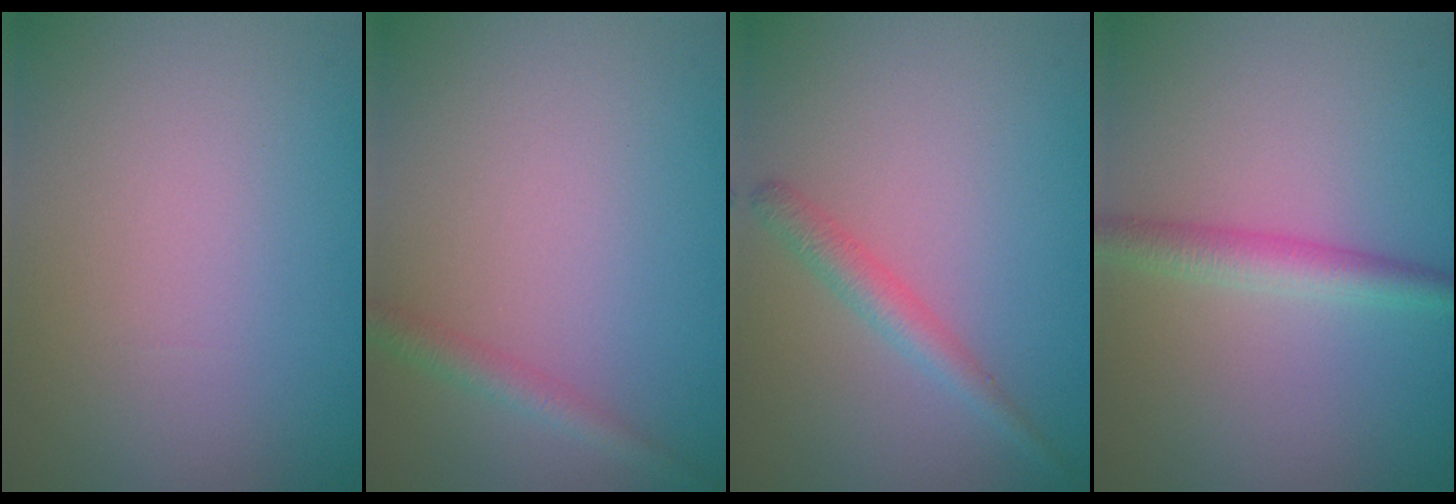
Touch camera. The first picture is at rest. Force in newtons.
{"total": 1.7, "press": 1.7, "slide": 0.1}
{"total": 2.0, "press": 2.0, "slide": 0.1}
{"total": 2.7, "press": 2.7, "slide": 0.1}